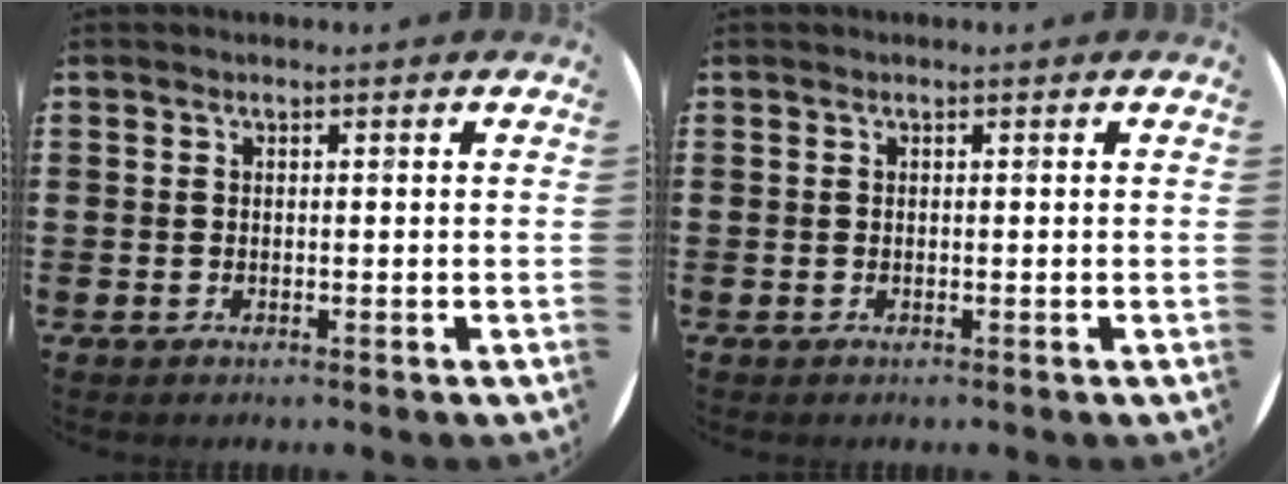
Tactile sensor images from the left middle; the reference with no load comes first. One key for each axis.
{"total": 0.0}